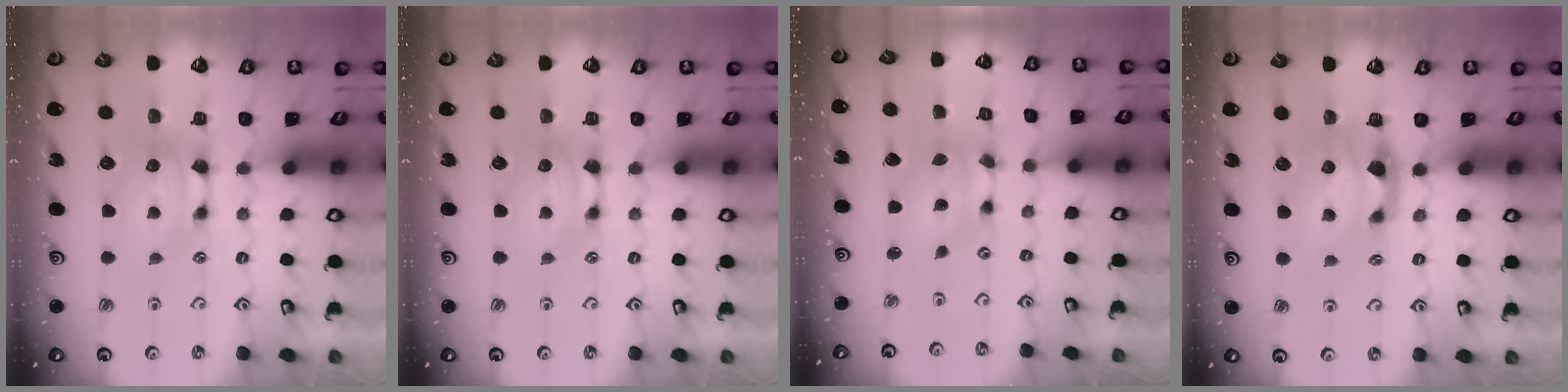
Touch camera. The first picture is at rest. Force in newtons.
{"total": 0.0}
{"total": 4.2, "press": 3.9, "slide": 1.7}
{"total": 2.1, "press": 1.7, "slide": 1.2}